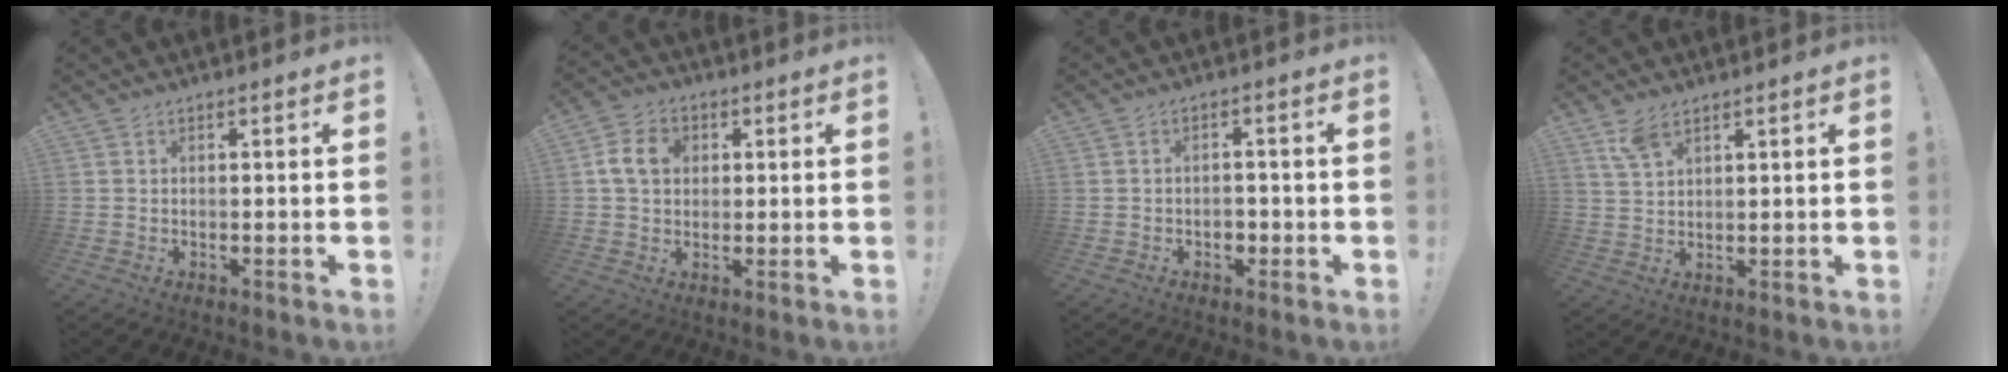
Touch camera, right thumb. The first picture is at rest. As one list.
[{"total": 8.8, "force": [1.8, 6.8, 5.3], "torque": [-0.090, 0.018, 0.038]}, {"total": 2.7, "force": [-1.0, 2.2, 1.3], "torque": [-0.011, -0.004, -0.022]}, {"total": 5.1, "force": [3.5, 2.1, 3.1], "torque": [-0.059, -0.013, 0.067]}]